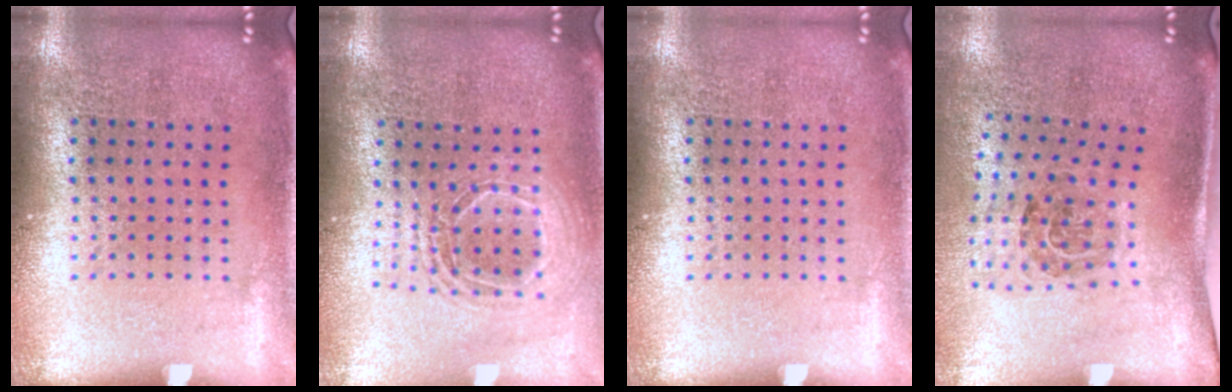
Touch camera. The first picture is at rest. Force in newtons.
{"total": 1.6, "press": 1.4, "slide": 0.8}
{"total": 0.0}
{"total": 1.4, "press": 1.0, "slide": 1.0}